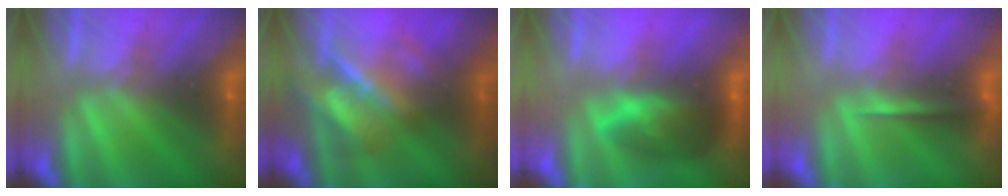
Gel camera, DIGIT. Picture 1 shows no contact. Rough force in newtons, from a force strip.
{"total": 5.3}
{"total": 5.9}
{"total": 1.4}